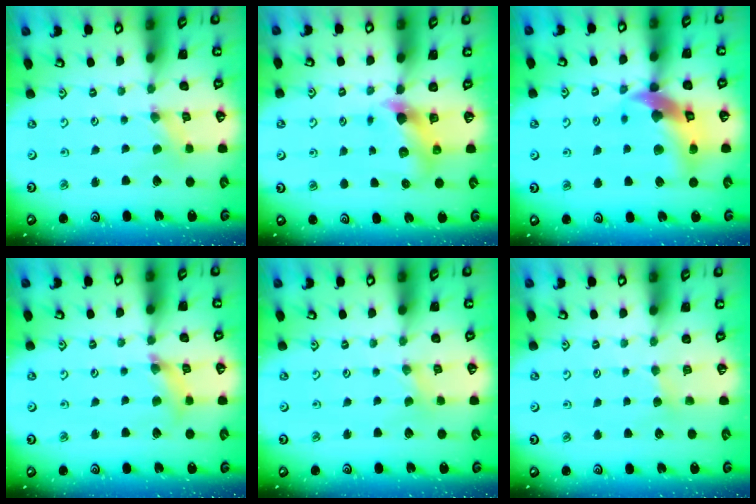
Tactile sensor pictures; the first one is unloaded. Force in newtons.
{"total": 5.8, "press": 5.8, "slide": 0.2}
{"total": 14.8, "press": 14.7, "slide": 1.9}
{"total": 6.4, "press": 6.4, "slide": 0.6}
{"total": 1.1, "press": 1.1, "slide": 0.2}
{"total": 2.9, "press": 2.9, "slide": 0.3}